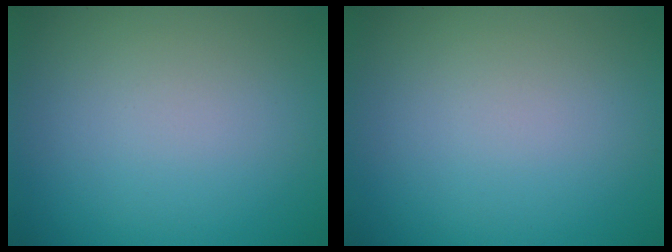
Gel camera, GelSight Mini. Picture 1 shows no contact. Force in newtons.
{"total": 0.0}